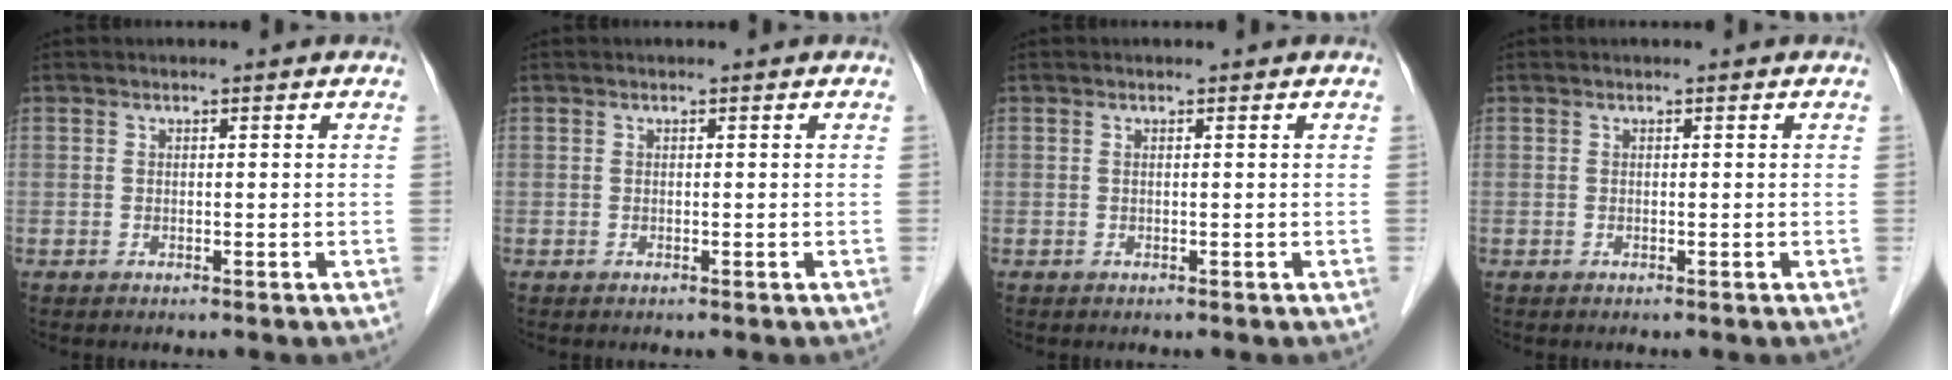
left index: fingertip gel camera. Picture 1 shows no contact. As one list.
[{"total": 0.0}, {"total": 0.0}, {"total": 0.0}]